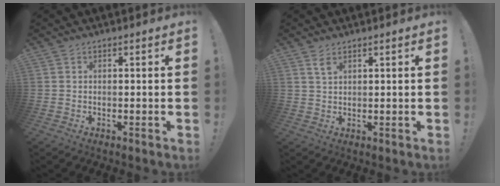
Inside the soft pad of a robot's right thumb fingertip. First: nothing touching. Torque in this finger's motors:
{"motor_torque": [0.00, -0.01, -0.05, 0.05, 0.00]}